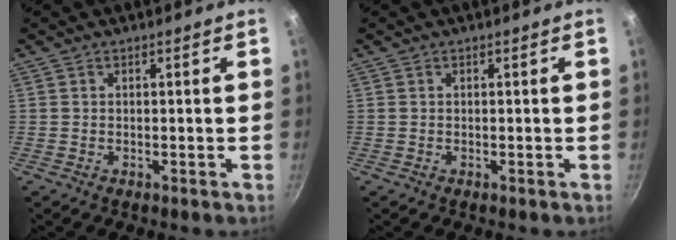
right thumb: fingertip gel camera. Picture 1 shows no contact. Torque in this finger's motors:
{"motor_torque": [-0.02, 0.02, 0.11, 0.00, 0.00]}